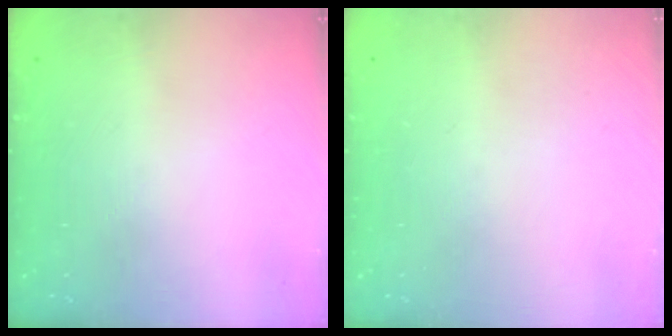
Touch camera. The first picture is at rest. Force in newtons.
{"total": 0.0}